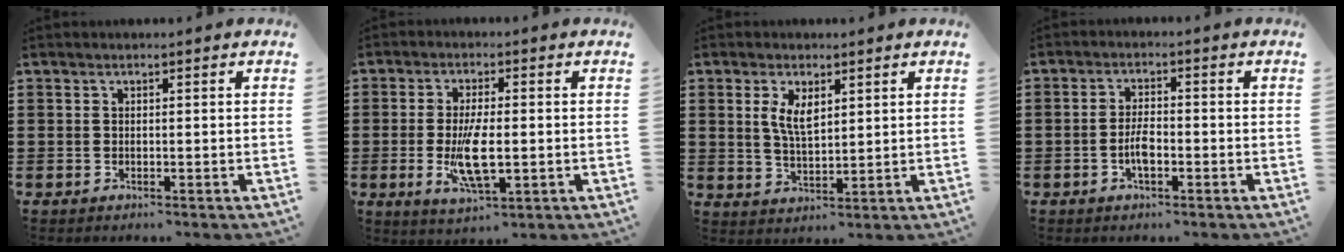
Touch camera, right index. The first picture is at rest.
{"total": 8.2, "force": [-1.2, 2.8, 7.6], "torque": [-0.162, -0.013, -0.025]}
{"total": 4.4, "force": [1.7, 1.8, 3.6], "torque": [-0.077, 0.004, 0.030]}
{"total": 3.7, "force": [-1.2, 1.4, 3.2], "torque": [-0.072, 0.000, -0.025]}